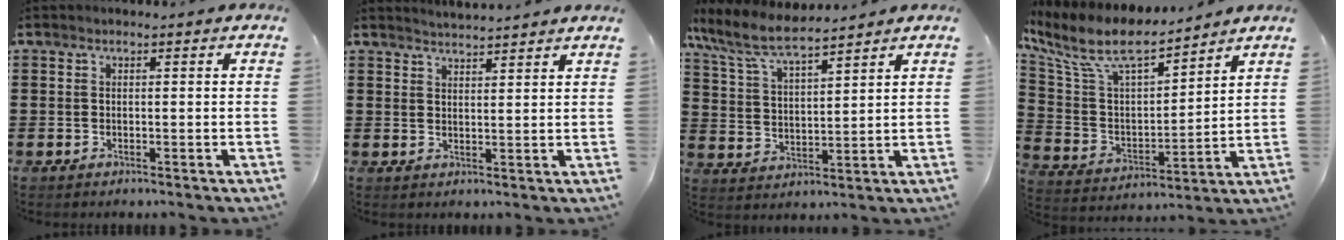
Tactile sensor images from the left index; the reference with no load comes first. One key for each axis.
{"total": 2.6, "fx": 2.6, "fy": -0.5, "fz": -0.1, "tx": -0.004, "ty": -0.008, "tz": 0.048}
{"total": 7.8, "fx": 6.8, "fy": 1.2, "fz": 3.8, "tx": -0.098, "ty": -0.025, "tz": 0.121}
{"total": 10.2, "fx": 8.0, "fy": 3.0, "fz": 5.6, "tx": -0.142, "ty": -0.039, "tz": 0.139}